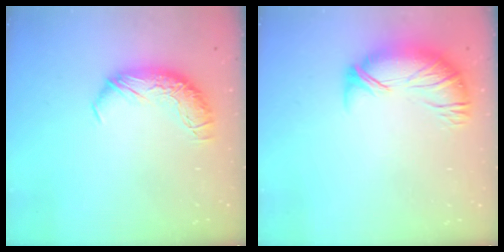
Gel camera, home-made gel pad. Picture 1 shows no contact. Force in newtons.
{"total": 3.5, "press": 2.6, "slide": 2.3}